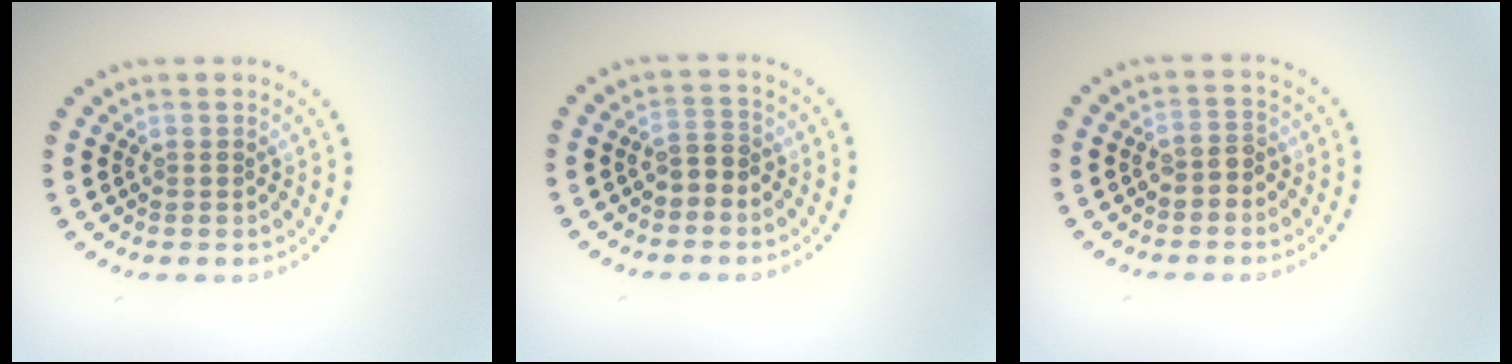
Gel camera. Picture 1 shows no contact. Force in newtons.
{"total": 1.9, "press": 1.8, "slide": 0.8}
{"total": 1.7, "press": 1.5, "slide": 0.8}